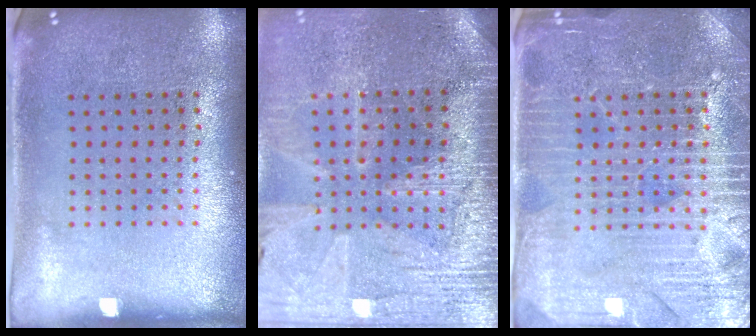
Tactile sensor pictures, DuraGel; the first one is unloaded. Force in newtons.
{"total": 3.4, "press": 3.2, "slide": 1.0}
{"total": 4.3, "press": 4.2, "slide": 1.0}